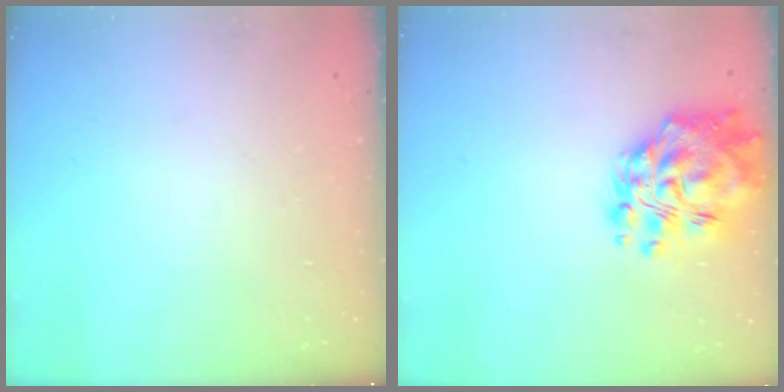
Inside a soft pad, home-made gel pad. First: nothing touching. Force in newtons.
{"total": 17.0, "press": 16.3, "slide": 4.9}